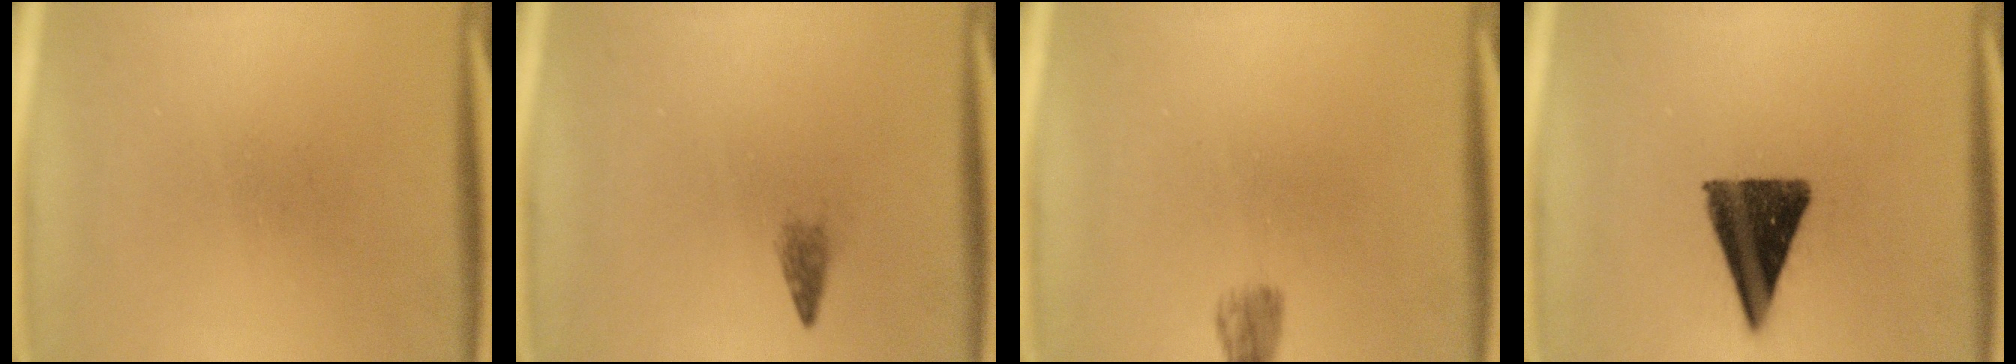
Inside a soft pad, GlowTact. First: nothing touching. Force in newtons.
{"total": 1.3}
{"total": 2.1}
{"total": 13.2}